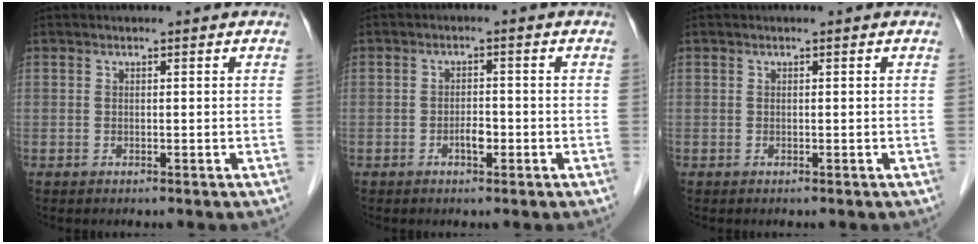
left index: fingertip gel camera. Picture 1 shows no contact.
{"total": 2.1, "force": [-1.0, 0.9, 1.6], "torque": [-0.026, 0.004, -0.015]}
{"total": 0.0}